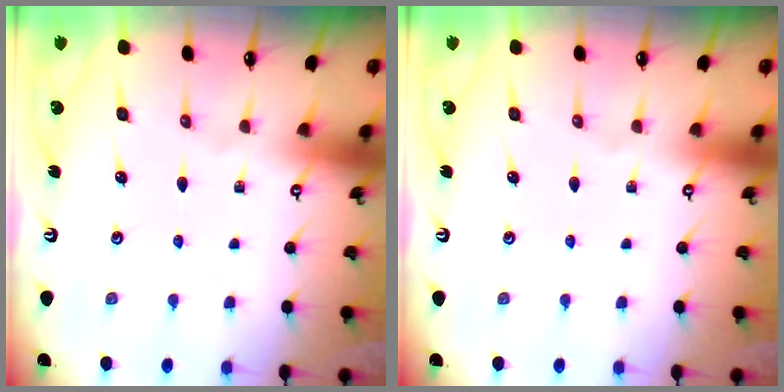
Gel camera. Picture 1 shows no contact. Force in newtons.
{"total": 0.0}